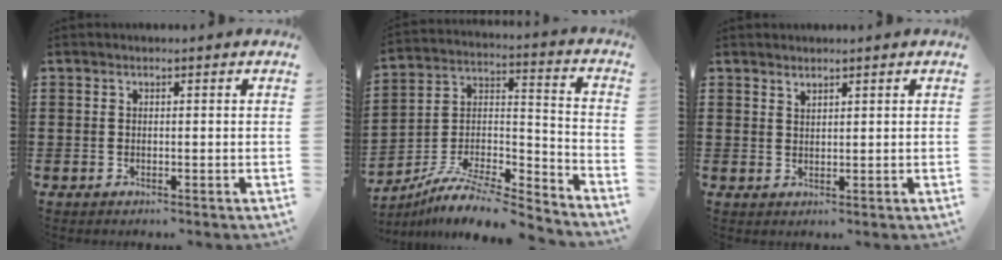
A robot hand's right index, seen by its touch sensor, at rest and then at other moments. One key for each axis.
{"total": 8.8, "fx": -7.7, "fy": 2.0, "fz": 3.7, "tx": -0.065, "ty": 0.012, "tz": -0.152}
{"total": 1.4, "fx": 1.4, "fy": 0.2, "fz": 0.0, "tx": -0.002, "ty": 0.001, "tz": 0.027}